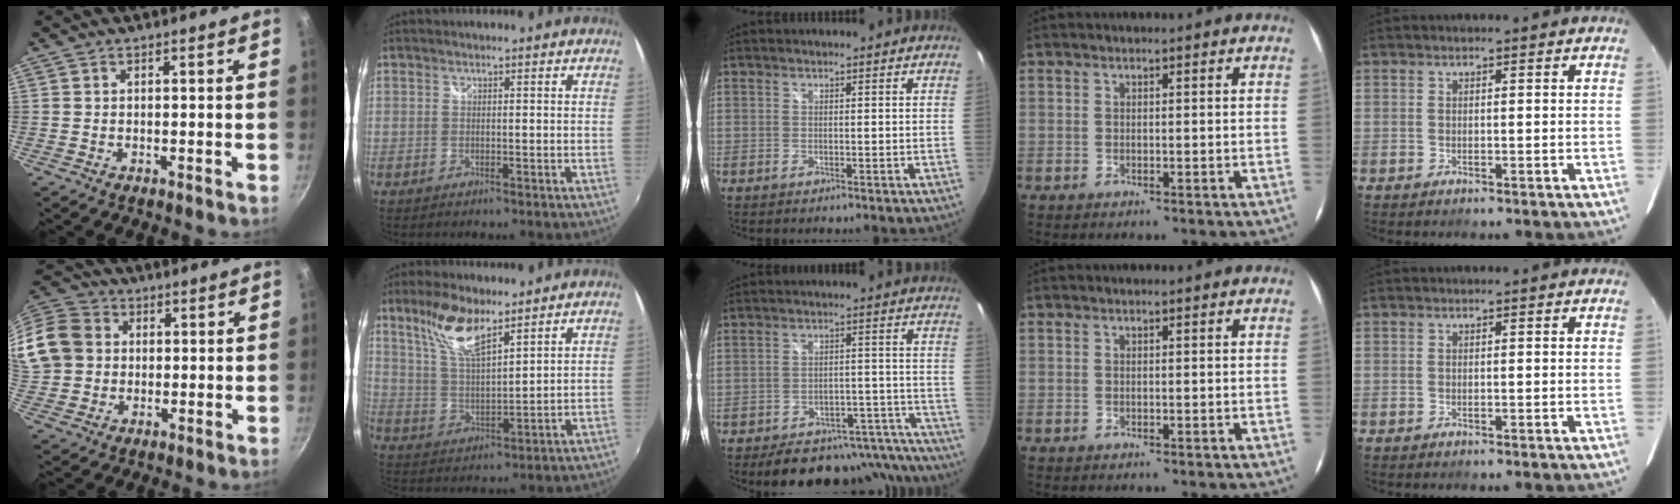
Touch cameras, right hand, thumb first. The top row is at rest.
{"thumb": {"total": 21.0, "force": [3.0, 18.2, 10.1], "torque": [-0.245, 0.046, 0.051]}, "index": {"total": 10.4, "force": [7.3, 3.0, 6.8], "torque": [-0.132, 0.007, 0.147]}, "middle": {"total": 21.7, "force": [-19.5, 7.5, 6.2], "torque": [-0.095, 0.046, -0.225]}}